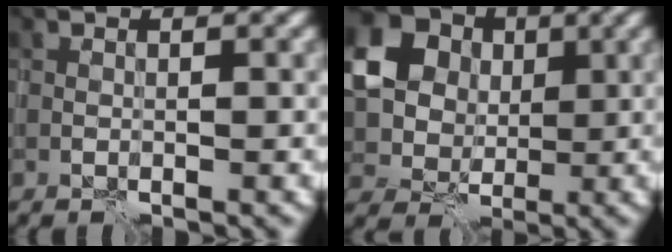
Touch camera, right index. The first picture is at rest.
{"total": 14.6, "force": [3.7, 12.8, 6.1], "torque": [-0.168, 0.007, 0.071]}